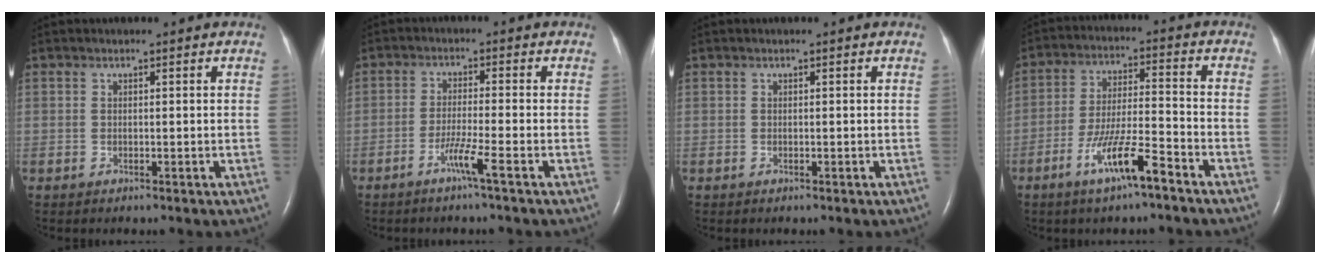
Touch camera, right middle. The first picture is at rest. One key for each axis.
{"total": 3.7, "fx": -2.2, "fy": -1.0, "fz": 2.8, "tx": -0.055, "ty": -0.007, "tz": -0.048}
{"total": 0.0}
{"total": 9.1, "fx": -5.7, "fy": 0.6, "fz": 7.1, "tx": -0.134, "ty": -0.006, "tz": -0.105}